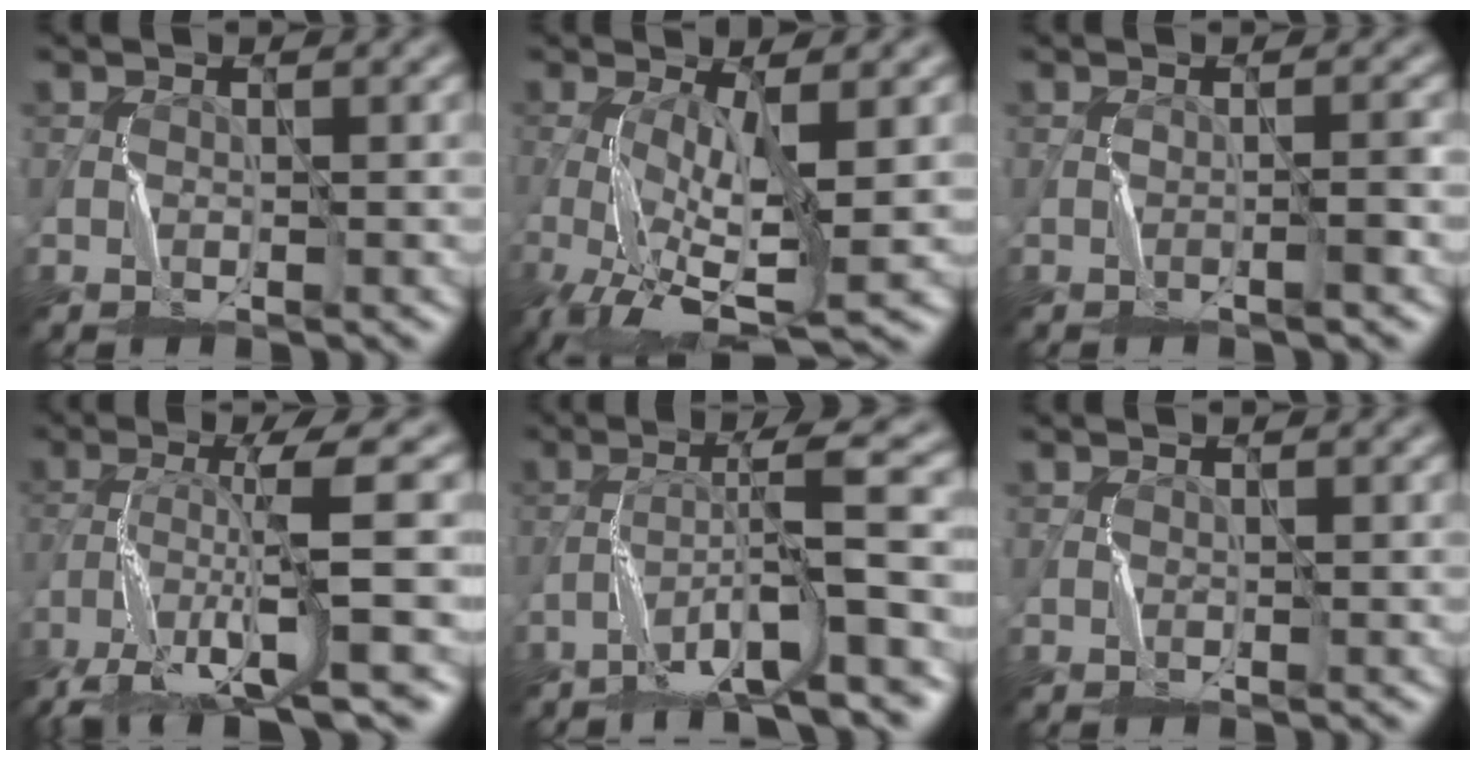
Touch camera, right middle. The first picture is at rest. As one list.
[{"total": 6.4, "force": [-2.2, 1.5, 5.9], "torque": [-0.120, -0.009, -0.043]}, {"total": 0.8, "force": [-0.5, -0.3, 0.6], "torque": [-0.011, 0.006, -0.009]}, {"total": 10.4, "force": [-5.9, 1.5, 8.4], "torque": [-0.149, 0.007, -0.098]}, {"total": 8.3, "force": [-4.5, 0.3, 6.9], "torque": [-0.114, 0.021, -0.074]}, {"total": 0.0}]